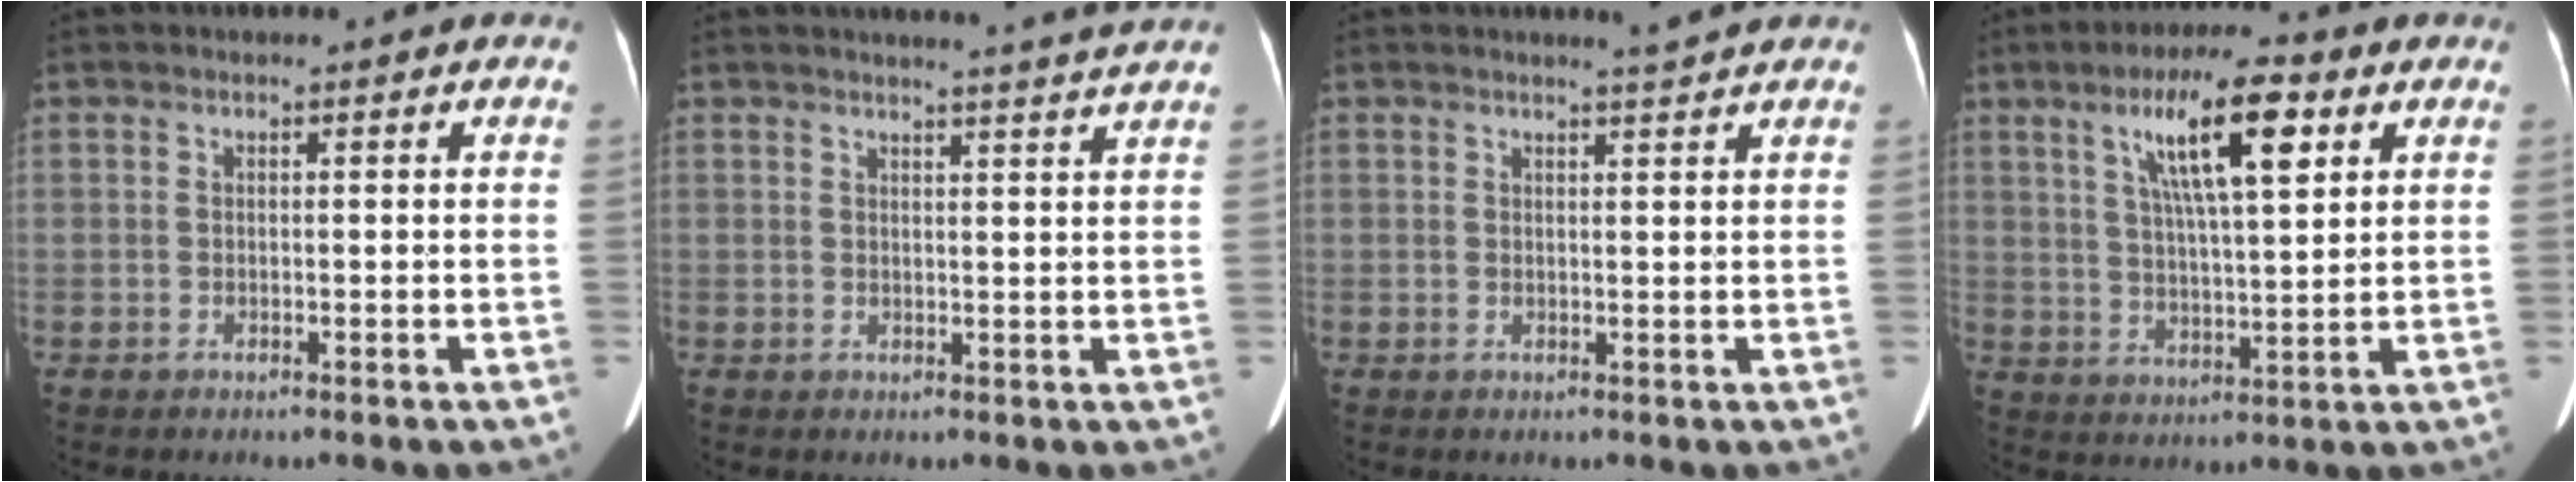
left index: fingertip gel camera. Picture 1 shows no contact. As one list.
[{"total": 6.2, "force": [5.7, -1.7, 1.9], "torque": [-0.025, -0.016, 0.056]}, {"total": 2.2, "force": [2.0, -0.6, 0.6], "torque": [-0.013, -0.008, 0.028]}, {"total": 11.9, "force": [5.4, 2.2, 10.4], "torque": [-0.181, 0.015, 0.092]}]